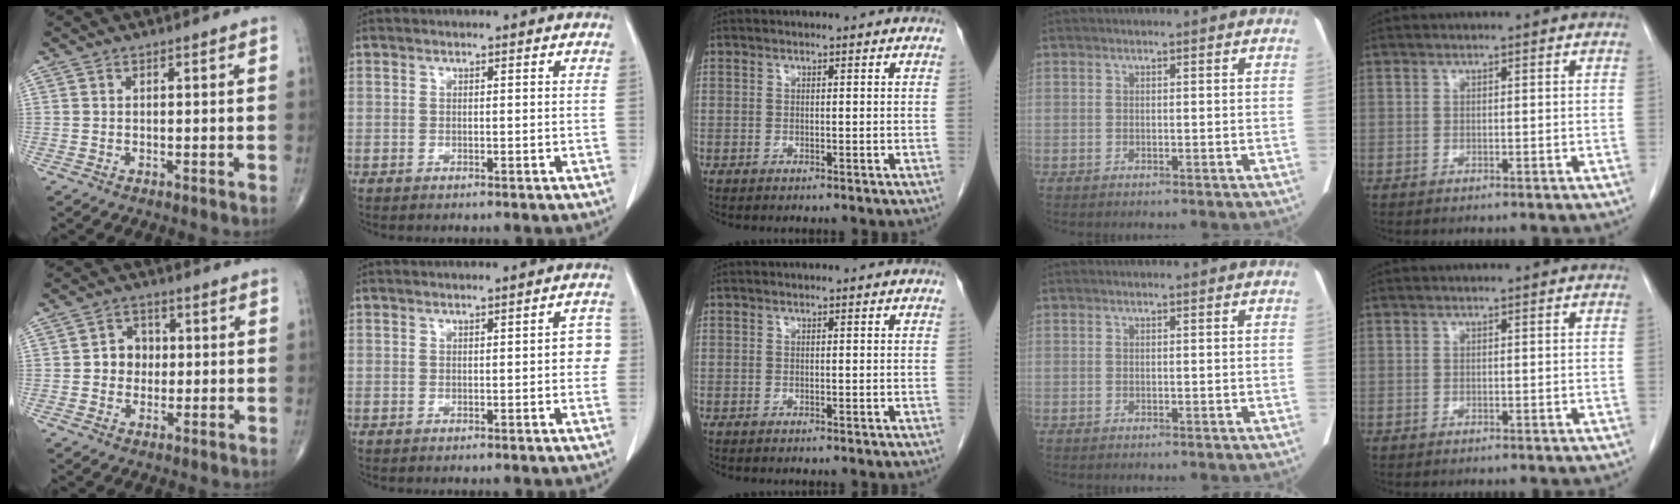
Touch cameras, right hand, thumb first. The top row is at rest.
{"thumb": {"total": 5.2, "force": [0.1, 4.6, 2.5], "torque": [-0.009, 0.011, -0.006]}, "index": {"total": 3.1, "force": [-0.1, 1.0, 2.9], "torque": [-0.021, 0.007, -0.005]}}